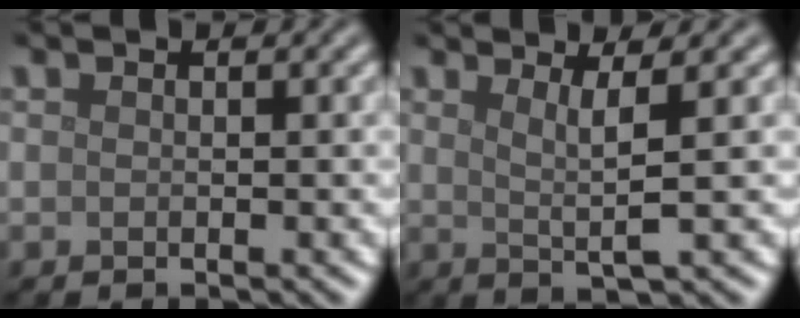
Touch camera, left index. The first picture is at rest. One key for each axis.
{"total": 2.7, "fx": 1.0, "fy": 0.3, "fz": 2.5, "tx": -0.047, "ty": -0.005, "tz": 0.020}